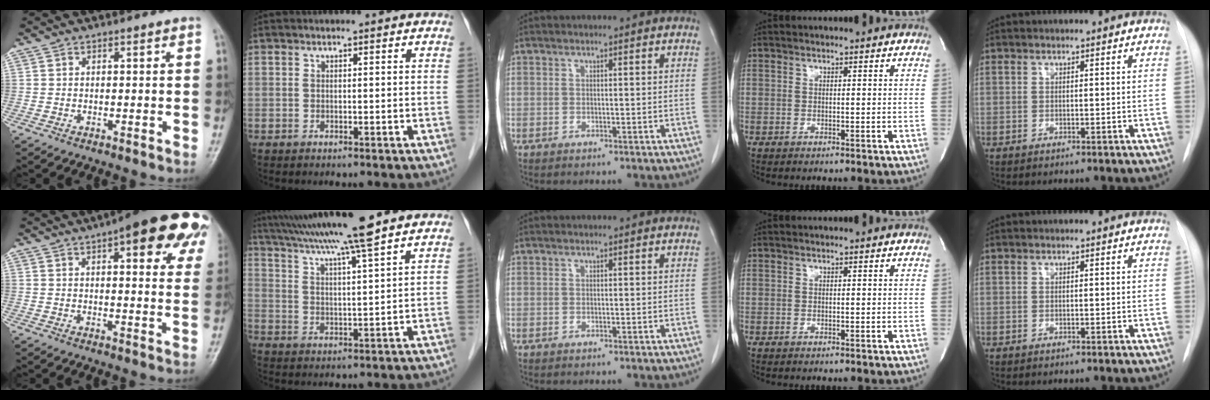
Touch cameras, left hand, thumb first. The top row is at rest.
{"thumb": {"total": 19.3, "force": [9.4, 6.4, 15.6], "torque": [-0.171, -0.008, 0.106]}, "index": {"total": 14.7, "force": [12.2, -1.4, 8.1], "torque": [-0.141, 0.016, 0.188]}}